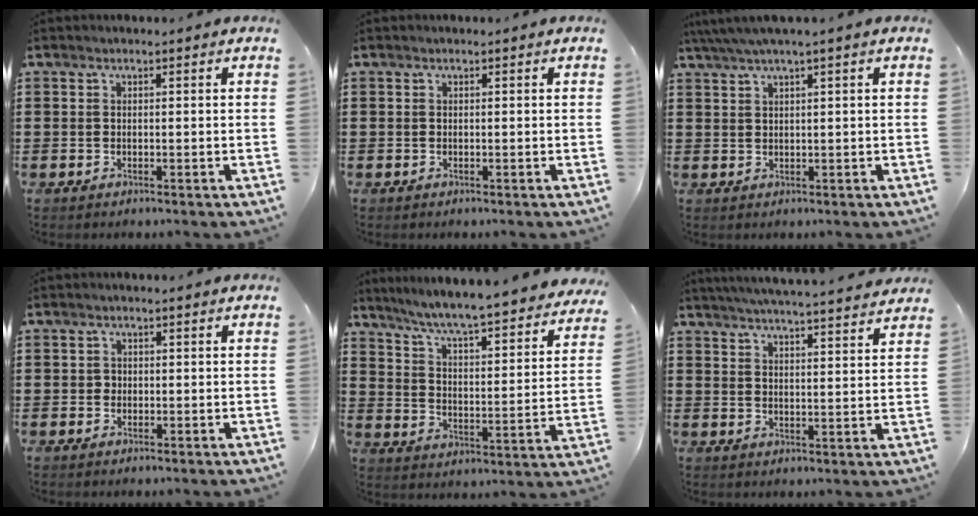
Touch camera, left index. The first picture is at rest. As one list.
[{"total": 0.0}, {"total": 2.2, "force": [1.3, -0.2, 1.8], "torque": [-0.035, 0.000, 0.022]}, {"total": 0.8, "force": [0.1, 0.7, 0.3], "torque": [-0.008, 0.005, 0.002]}, {"total": 5.7, "force": [5.1, -0.7, 2.3], "torque": [-0.069, -0.050, 0.079]}, {"total": 4.9, "force": [4.7, -0.7, 1.2], "torque": [-0.041, -0.030, 0.082]}]